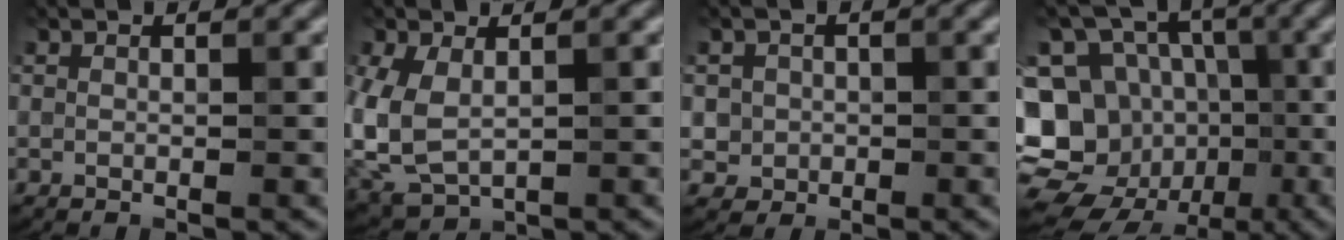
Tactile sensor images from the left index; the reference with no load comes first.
{"total": 5.3, "force": [0.2, 3.5, 4.0], "torque": [-0.102, -0.004, 0.008]}
{"total": 2.1, "force": [-0.2, 2.1, 0.2], "torque": [0.013, 0.001, -0.003]}
{"total": 17.8, "force": [-4.4, 15.7, 7.0], "torque": [-0.173, 0.000, -0.075]}